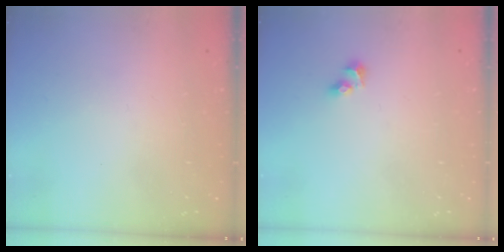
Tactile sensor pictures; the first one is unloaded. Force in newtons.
{"total": 3.5, "press": 3.0, "slide": 1.8}